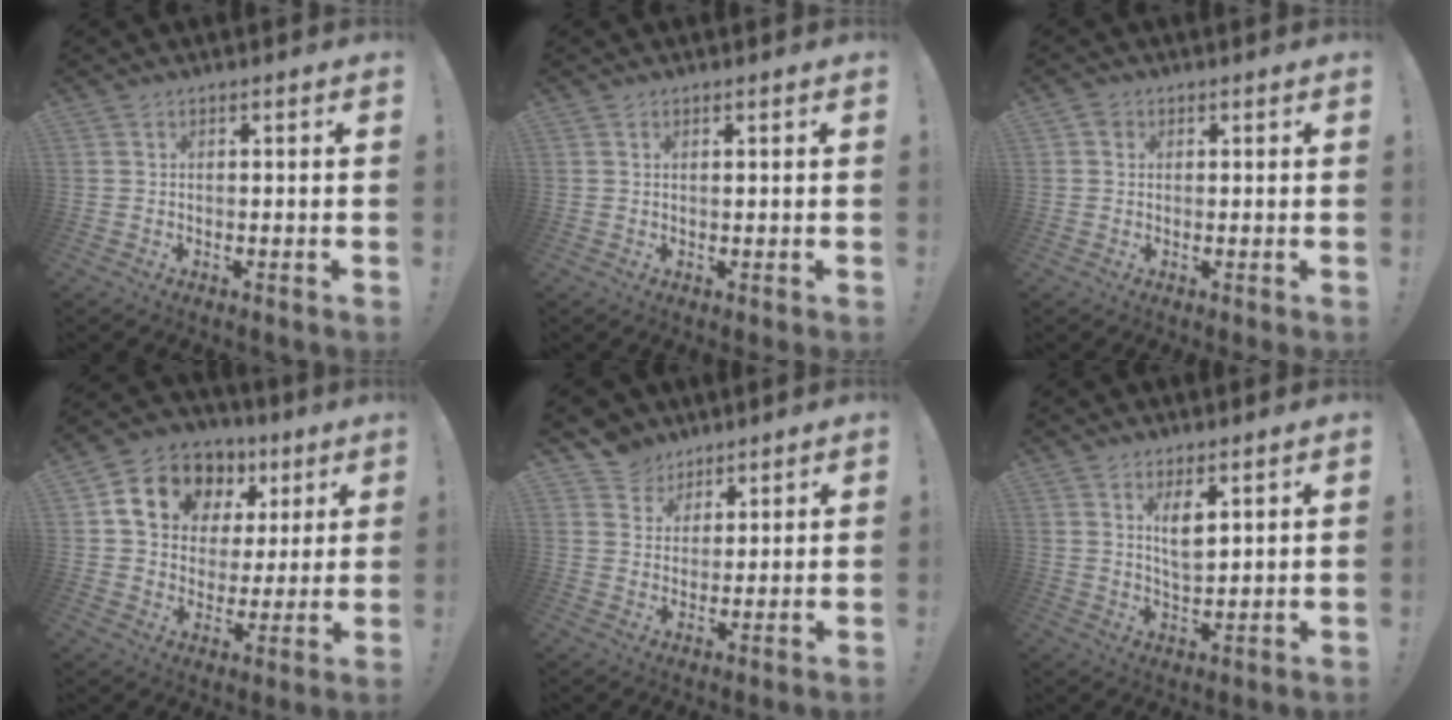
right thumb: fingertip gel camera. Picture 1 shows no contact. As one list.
[{"total": 0.6, "force": [0.4, 0.0, 0.4], "torque": [-0.007, 0.000, 0.007]}, {"total": 1.6, "force": [0.6, 1.5, 0.5], "torque": [-0.003, 0.000, 0.009]}, {"total": 15.1, "force": [7.4, 11.2, 6.8], "torque": [-0.105, -0.030, 0.144]}, {"total": 6.8, "force": [4.8, 4.8, 0.3], "torque": [-0.019, -0.037, 0.098]}, {"total": 5.9, "force": [3.3, 2.7, 4.1], "torque": [-0.067, -0.019, 0.057]}]